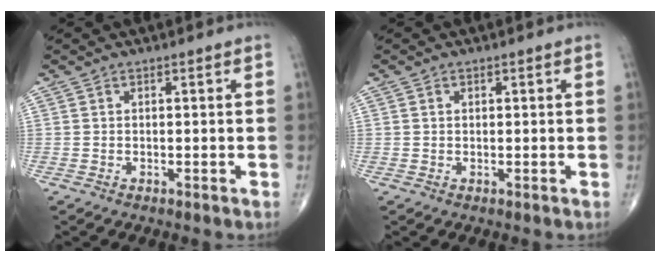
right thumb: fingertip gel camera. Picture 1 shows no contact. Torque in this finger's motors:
{"motor_torque": [-0.23, -0.20, 0.04, 0.13, 0.05]}